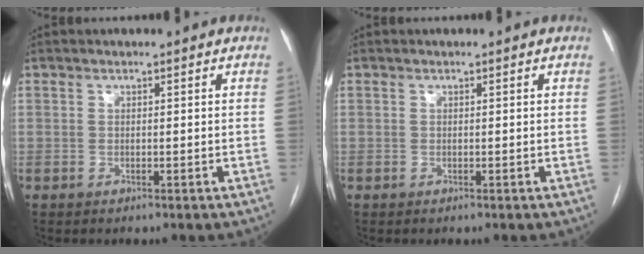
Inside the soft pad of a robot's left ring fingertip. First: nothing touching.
{"total": 0.0}